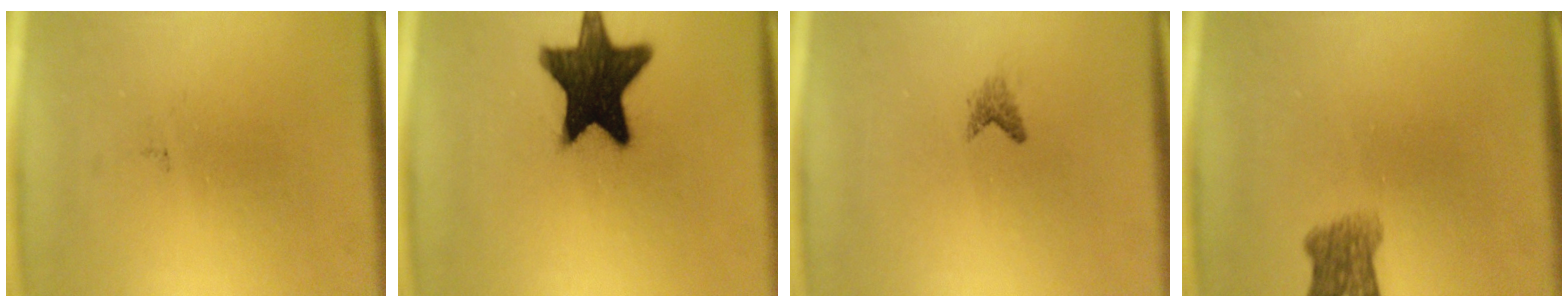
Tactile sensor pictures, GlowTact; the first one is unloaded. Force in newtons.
{"total": 15.8}
{"total": 1.0}
{"total": 4.0}